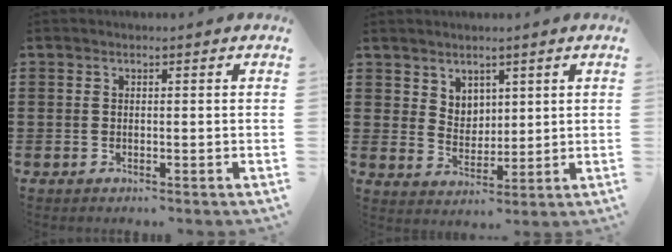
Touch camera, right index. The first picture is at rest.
{"total": 4.4, "force": [3.2, 3.0, 0.4], "torque": [-0.016, -0.001, 0.058]}